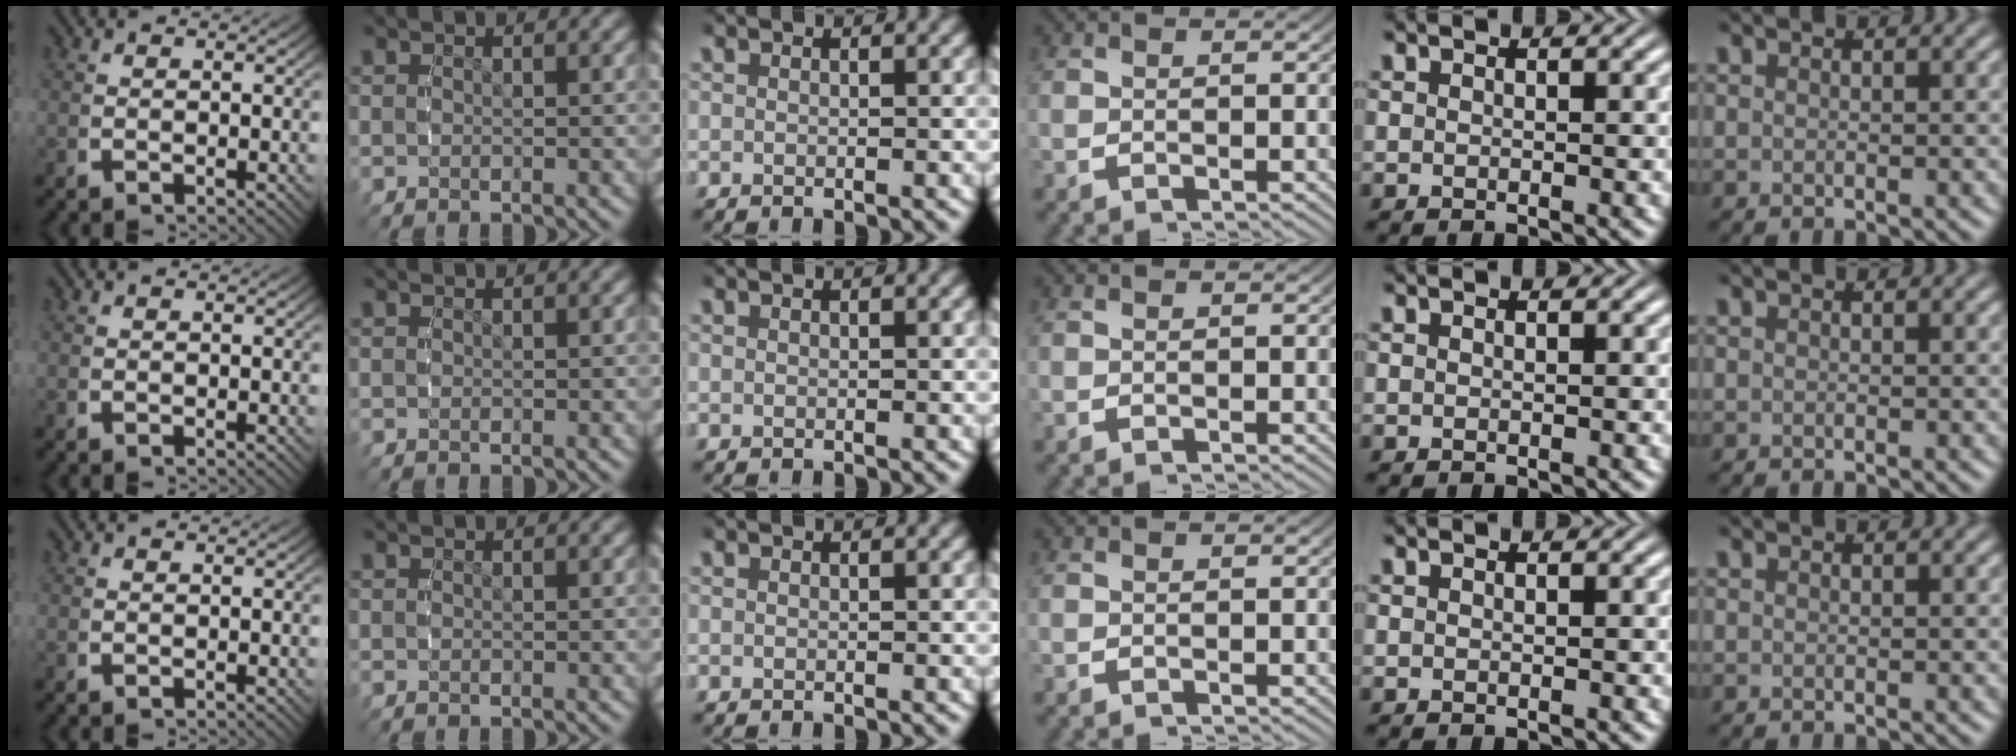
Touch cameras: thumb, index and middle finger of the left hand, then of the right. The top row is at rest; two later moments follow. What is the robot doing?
{"motion": "reach", "object": "string"}